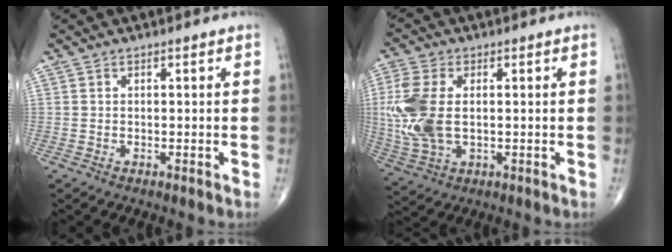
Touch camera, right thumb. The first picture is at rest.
{"total": 12.3, "force": [0.5, 7.2, 10.0], "torque": [-0.248, -0.002, 0.015]}